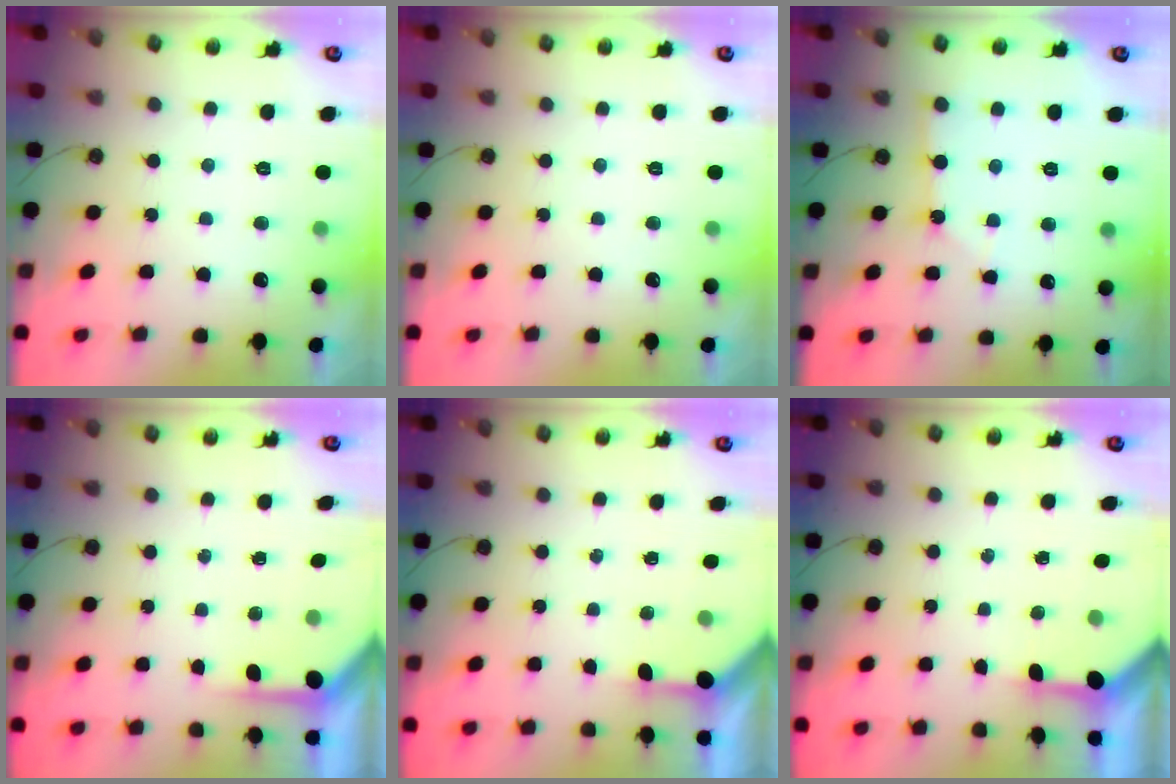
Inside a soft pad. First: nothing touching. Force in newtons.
{"total": 0.8, "press": 0.5, "slide": 0.6}
{"total": 2.7, "press": 2.7, "slide": 0.4}
{"total": 3.8, "press": 3.8, "slide": 0.2}
{"total": 3.0, "press": 3.0, "slide": 0.3}
{"total": 3.4, "press": 3.3, "slide": 0.4}